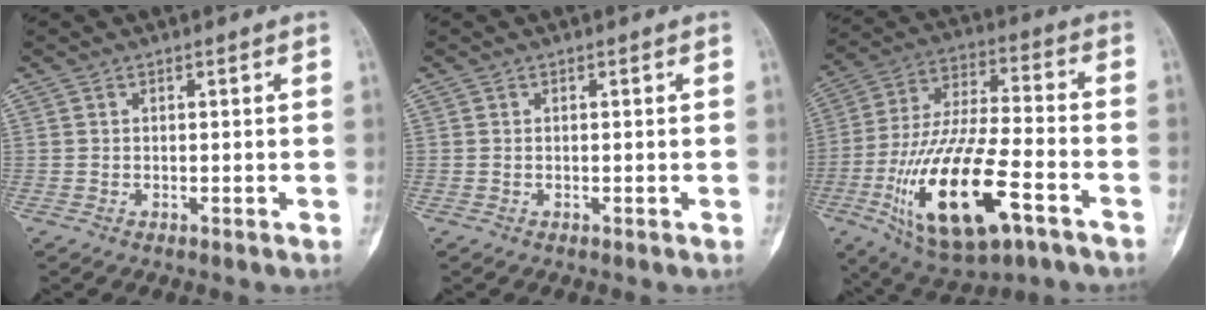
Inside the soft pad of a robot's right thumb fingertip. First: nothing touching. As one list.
[{"total": 0.0}, {"total": 23.3, "force": [-9.4, 8.5, 19.6], "torque": [-0.391, 0.028, -0.154]}]